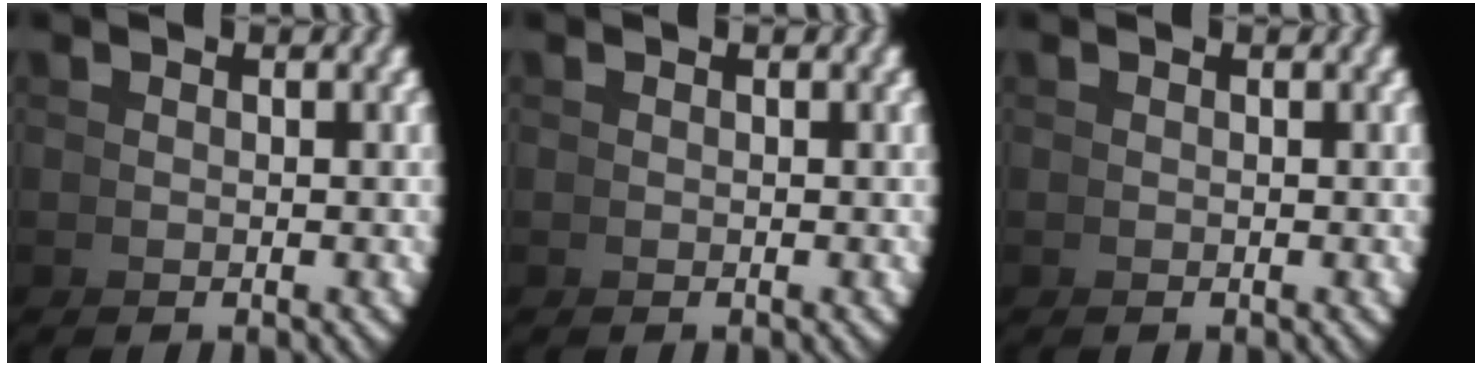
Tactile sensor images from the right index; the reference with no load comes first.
{"total": 0.0}
{"total": 0.0}